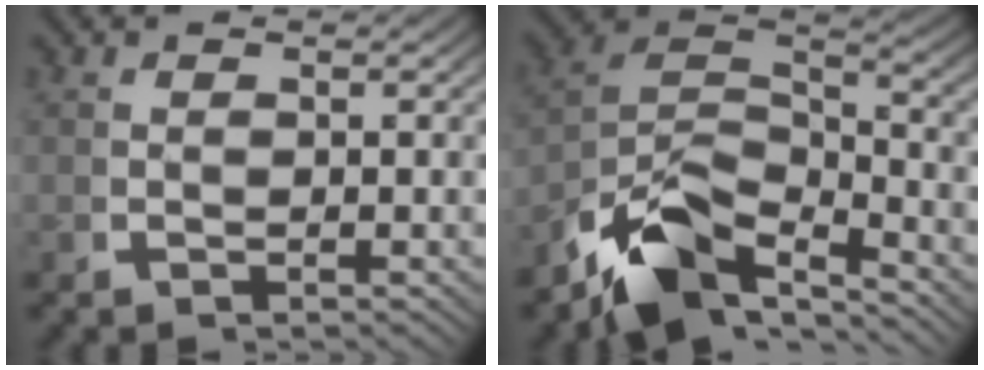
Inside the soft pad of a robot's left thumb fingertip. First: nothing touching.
{"total": 10.1, "force": [-4.1, 6.3, 6.7], "torque": [-0.136, -0.036, -0.064]}